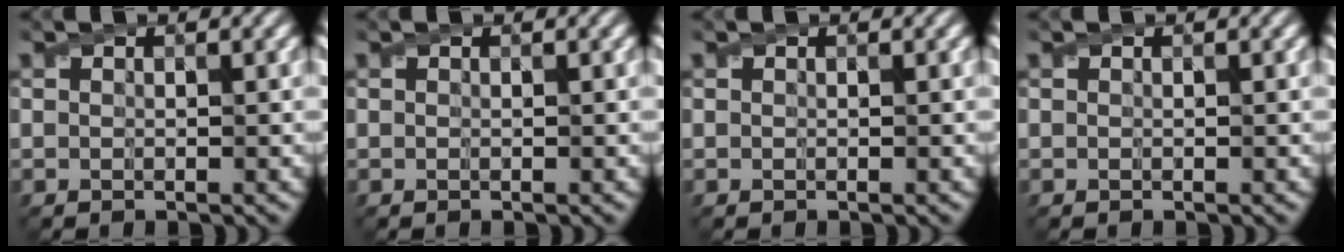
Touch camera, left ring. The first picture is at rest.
{"total": 0.0}
{"total": 0.0}
{"total": 0.0}